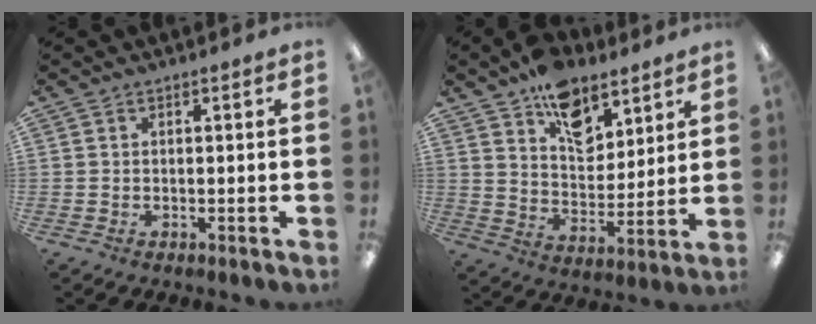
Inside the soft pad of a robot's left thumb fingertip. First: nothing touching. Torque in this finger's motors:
{"motor_torque": [1.85, 1.31, 1.32, -1.40, 0.08]}